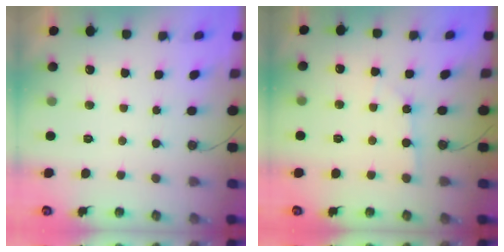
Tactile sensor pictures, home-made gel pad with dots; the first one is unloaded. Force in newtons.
{"total": 1.8, "press": 1.8, "slide": 0.3}